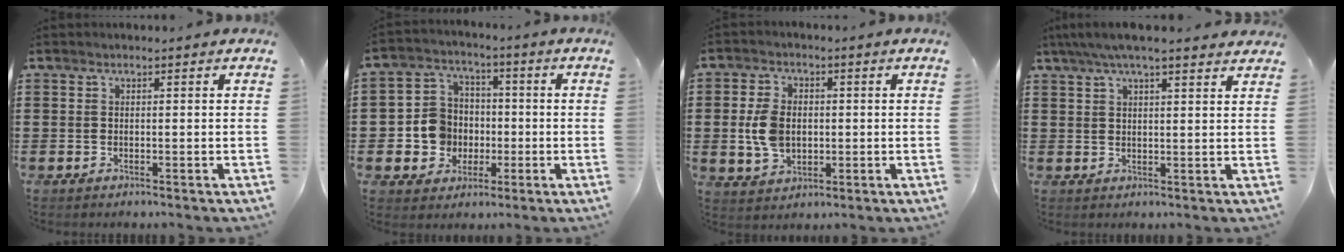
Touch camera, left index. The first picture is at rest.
{"total": 7.5, "force": [-0.9, 7.2, 1.7], "torque": [-0.072, 0.015, -0.011]}
{"total": 6.4, "force": [-0.2, 4.3, 4.7], "torque": [-0.122, 0.002, -0.011]}
{"total": 5.0, "force": [3.9, 0.7, 3.0], "torque": [-0.066, -0.001, 0.069]}